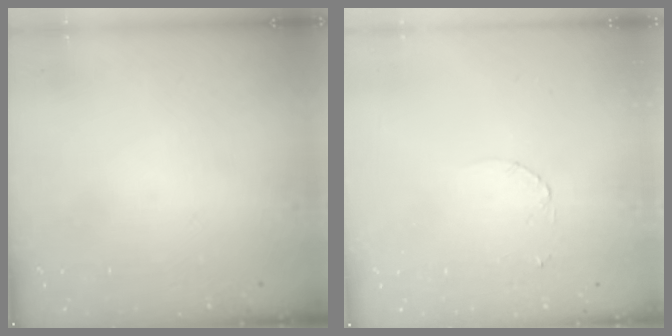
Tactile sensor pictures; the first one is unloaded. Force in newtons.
{"total": 1.6, "press": 1.6, "slide": 0.2}